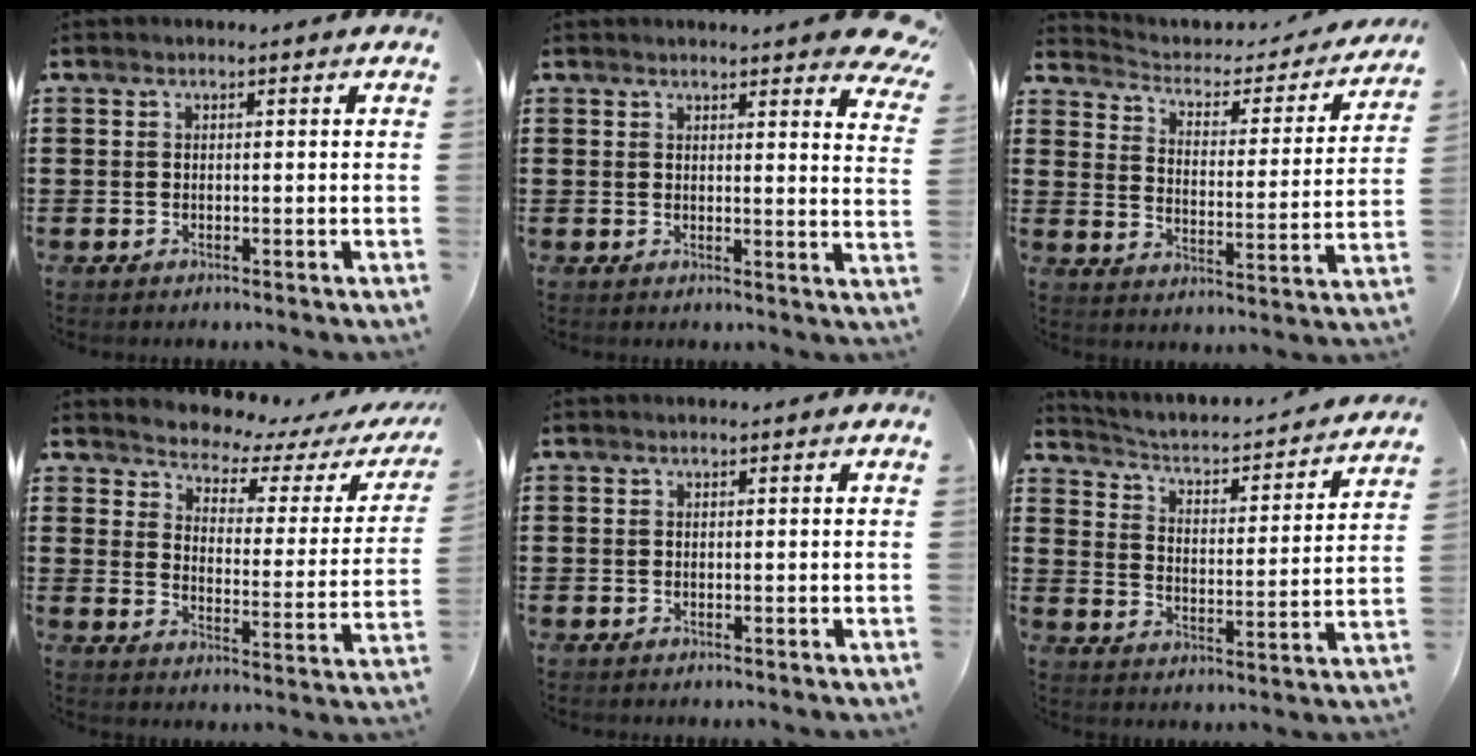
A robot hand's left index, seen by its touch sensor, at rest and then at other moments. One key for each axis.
{"total": 4.5, "fx": 4.1, "fy": 0.0, "fz": 1.8, "tx": -0.026, "ty": -0.021, "tz": 0.071}
{"total": 2.3, "fx": 1.7, "fy": 1.3, "fz": 0.8, "tx": -0.033, "ty": -0.019, "tz": 0.020}
{"total": 3.2, "fx": 3.1, "fy": 0.7, "fz": 0.5, "tx": -0.034, "ty": -0.030, "tz": 0.045}
{"total": 0.0}
{"total": 2.0, "fx": 1.7, "fy": 0.5, "fz": 0.9, "tx": -0.035, "ty": -0.026, "tz": 0.016}